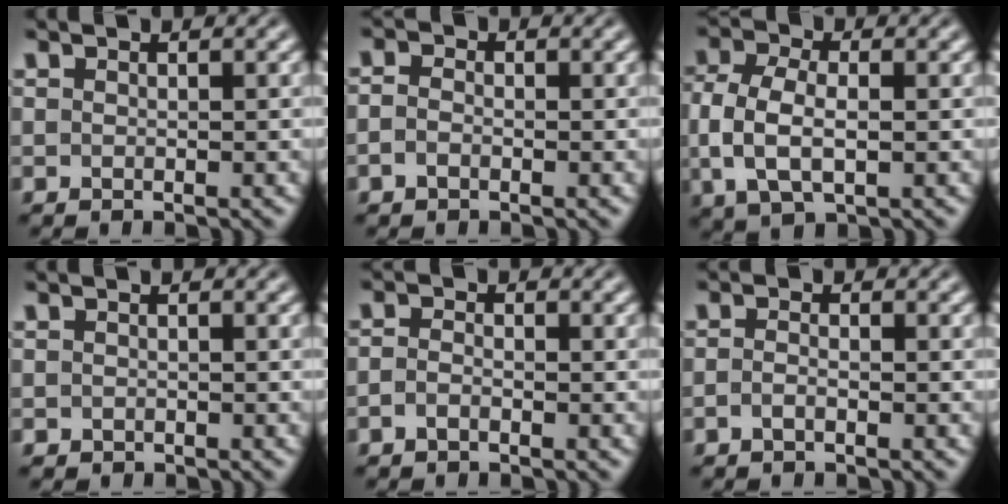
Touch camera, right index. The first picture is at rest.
{"total": 1.2, "force": [-0.8, 0.7, 0.6], "torque": [-0.012, -0.007, -0.014]}
{"total": 5.1, "force": [-0.3, 3.2, 4.0], "torque": [-0.097, -0.017, 0.009]}
{"total": 0.6, "force": [-0.5, 0.4, 0.0], "torque": [-0.005, -0.011, 0.000]}
{"total": 1.2, "force": [-1.1, 0.2, 0.5], "torque": [-0.008, -0.008, -0.018]}
{"total": 1.2, "force": [-1.0, -0.1, 0.6], "torque": [-0.011, -0.004, -0.018]}